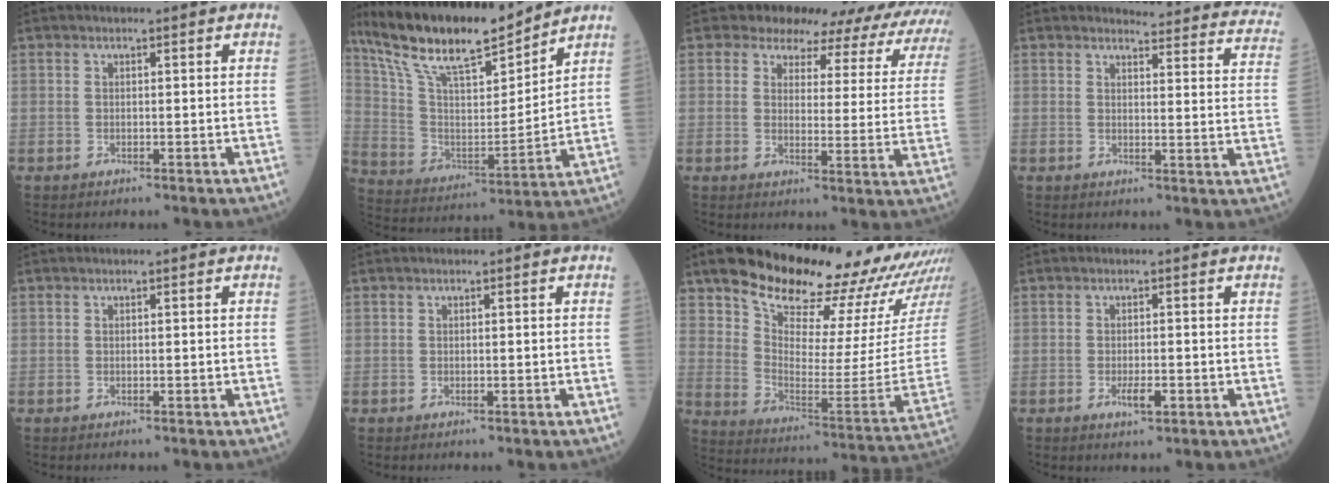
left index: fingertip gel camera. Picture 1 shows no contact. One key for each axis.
{"total": 18.9, "fx": 15.6, "fy": 3.5, "fz": 10.0, "tx": -0.186, "ty": 0.006, "tz": 0.288}
{"total": 18.8, "fx": 17.2, "fy": 6.7, "fz": 3.8, "tx": -0.019, "ty": -0.051, "tz": 0.155}
{"total": 18.7, "fx": 18.1, "fy": 2.9, "fz": 3.7, "tx": -0.012, "ty": -0.092, "tz": 0.169}
{"total": 0.0}
{"total": 0.0}
{"total": 28.1, "fx": 24.0, "fy": 4.2, "fz": 14.0, "tx": -0.213, "ty": -0.051, "tz": 0.320}
{"total": 2.4, "fx": -0.9, "fy": 0.7, "fz": 2.1, "tx": -0.039, "ty": -0.002, "tz": -0.011}